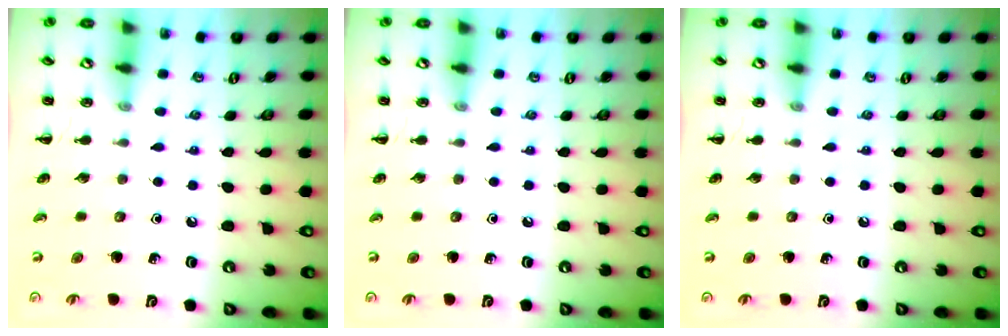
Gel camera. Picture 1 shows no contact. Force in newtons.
{"total": 0.0}
{"total": 0.0}